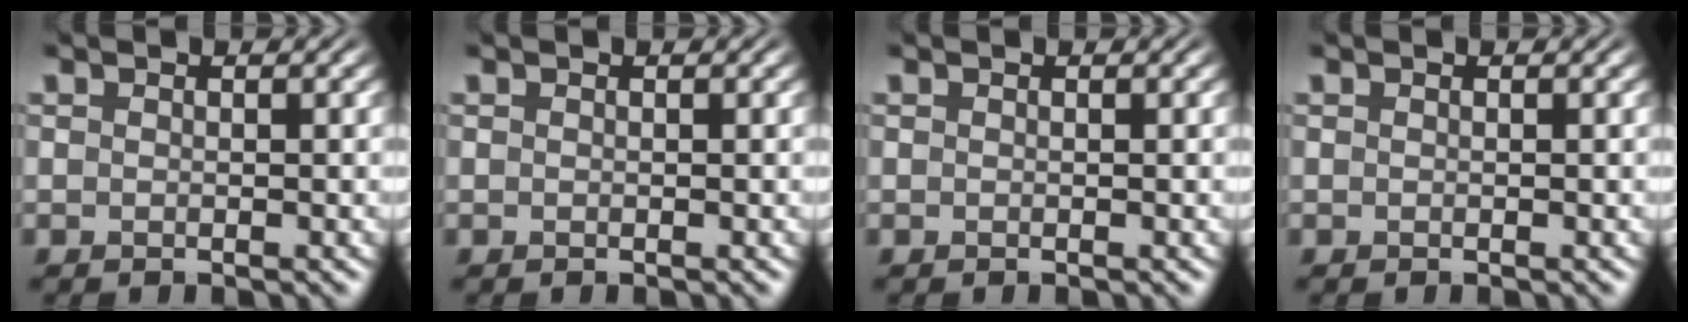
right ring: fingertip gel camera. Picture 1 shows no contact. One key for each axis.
{"total": 0.0}
{"total": 0.0}
{"total": 0.0}